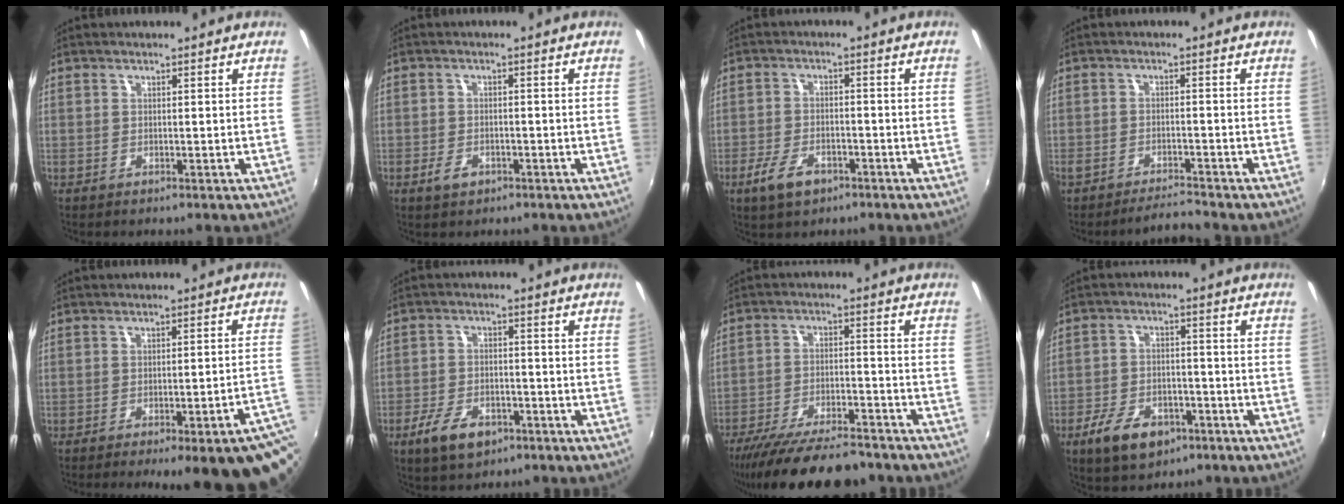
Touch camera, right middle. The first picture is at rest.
{"total": 3.0, "force": [-1.7, 1.8, 1.6], "torque": [-0.034, -0.002, -0.029]}
{"total": 6.3, "force": [-3.8, 3.2, 3.9], "torque": [-0.097, -0.005, -0.066]}
{"total": 3.8, "force": [-3.7, 0.0, 0.8], "torque": [-0.034, -0.005, -0.069]}
{"total": 19.2, "force": [-13.2, 3.9, 13.4], "torque": [-0.138, -0.016, -0.153]}
{"total": 8.0, "force": [-4.7, 4.2, 4.8], "torque": [-0.119, -0.004, -0.079]}
{"total": 18.2, "force": [-15.4, 4.2, 8.8], "torque": [-0.174, -0.029, -0.234]}
{"total": 10.1, "force": [-5.9, 5.7, 5.8], "torque": [-0.136, -0.001, -0.095]}